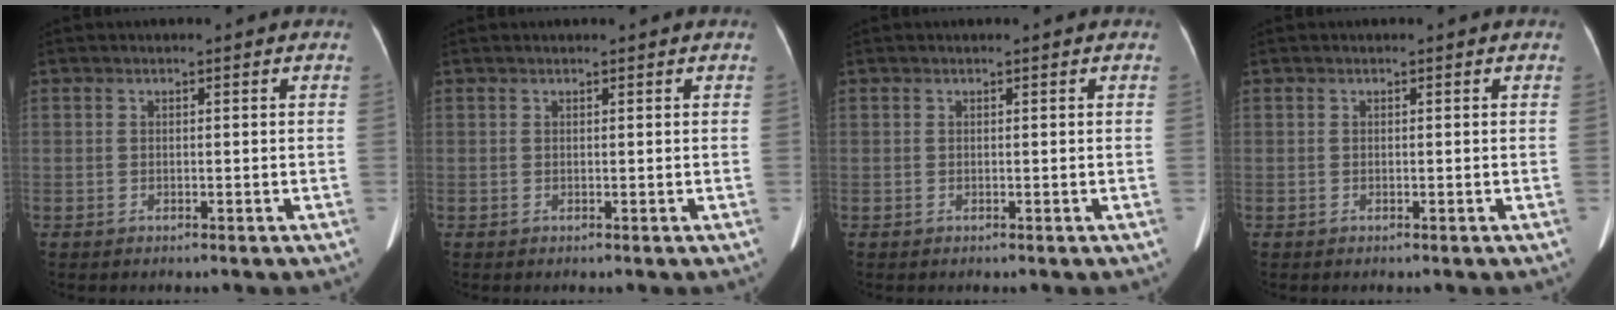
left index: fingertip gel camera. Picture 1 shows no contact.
{"total": 0.9, "force": [0.8, 0.0, 0.3], "torque": [-0.005, 0.015, 0.015]}
{"total": 0.0}
{"total": 0.0}